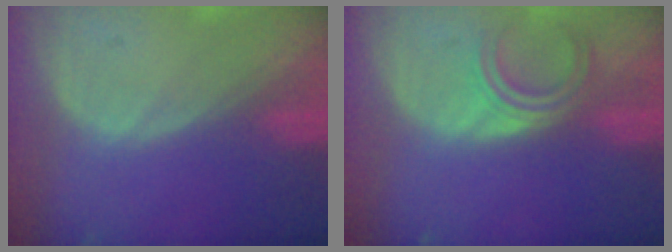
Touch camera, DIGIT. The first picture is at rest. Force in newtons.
{"total": 4.4, "press": 4.1, "slide": 1.6}